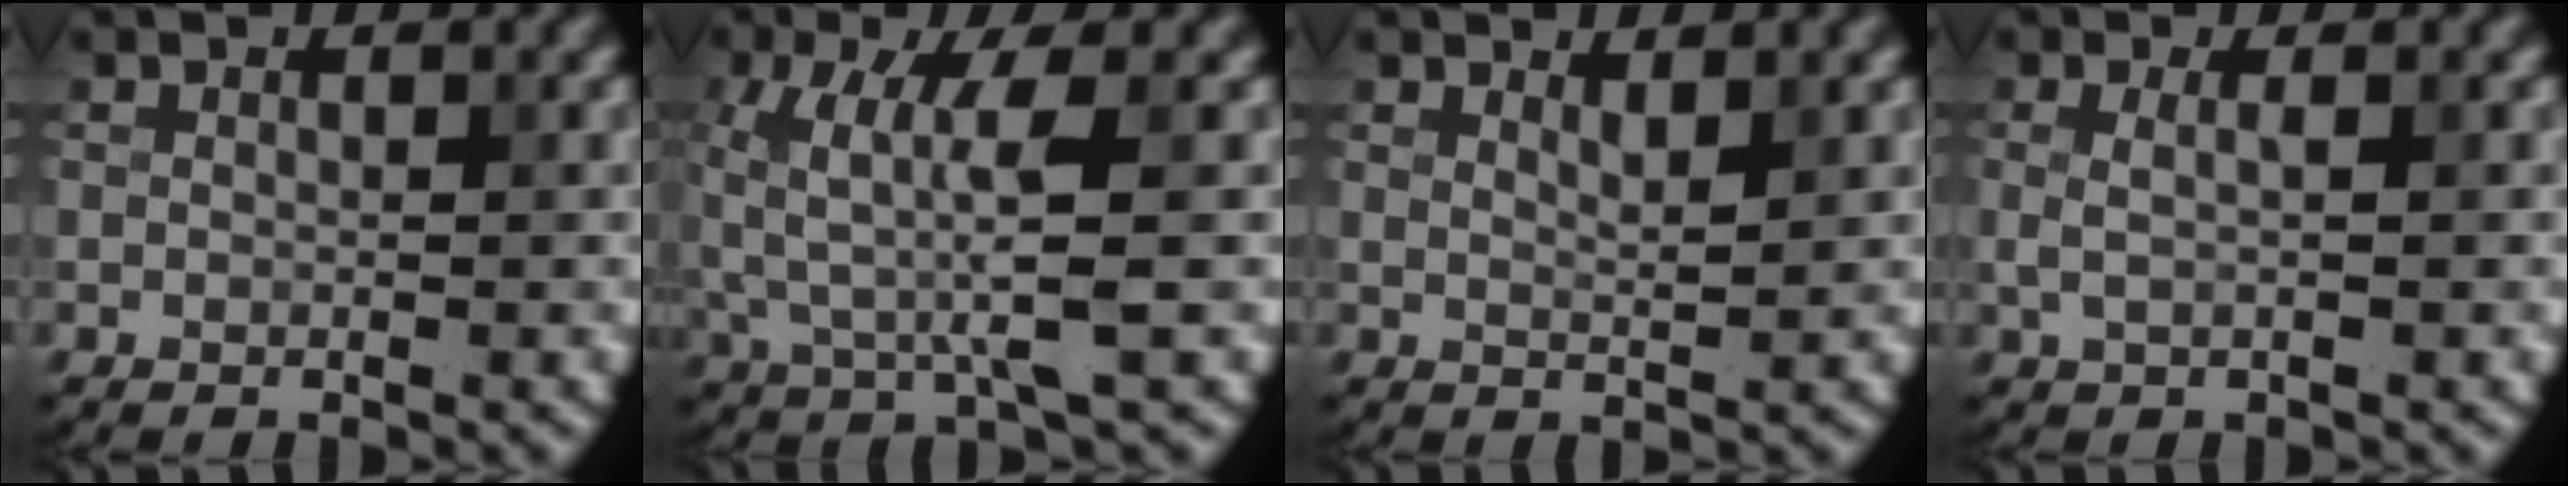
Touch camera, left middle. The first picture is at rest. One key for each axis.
{"total": 5.8, "fx": 0.2, "fy": 1.7, "fz": 5.5, "tx": -0.129, "ty": -0.002, "tz": 0.006}
{"total": 1.5, "fx": 1.2, "fy": 0.3, "fz": 0.8, "tx": -0.010, "ty": 0.000, "tz": 0.019}
{"total": 1.3, "fx": 0.2, "fy": 0.4, "fz": 1.3, "tx": -0.026, "ty": -0.001, "tz": 0.002}